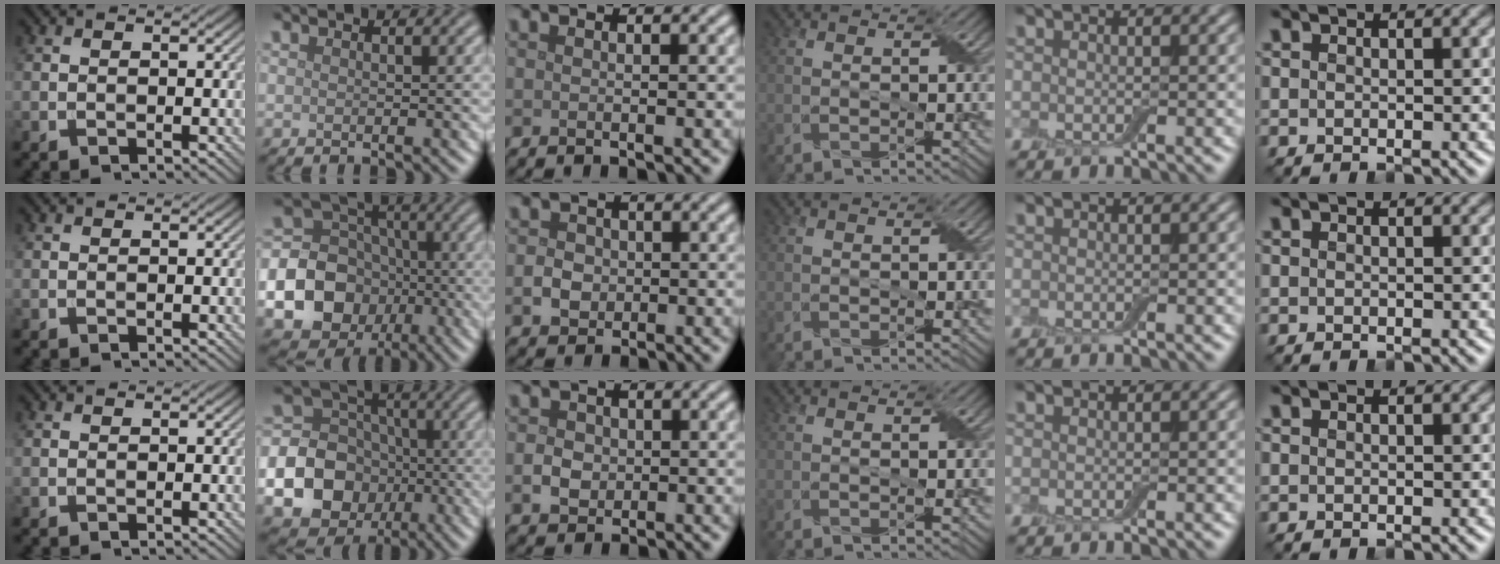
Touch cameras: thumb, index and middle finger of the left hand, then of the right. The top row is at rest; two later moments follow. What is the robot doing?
{"motion": "fold", "object": "aluminum foil"}